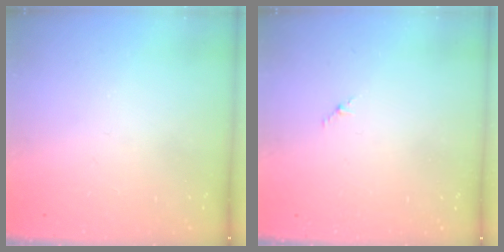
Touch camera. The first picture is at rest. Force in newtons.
{"total": 1.2, "press": 1.1, "slide": 0.6}